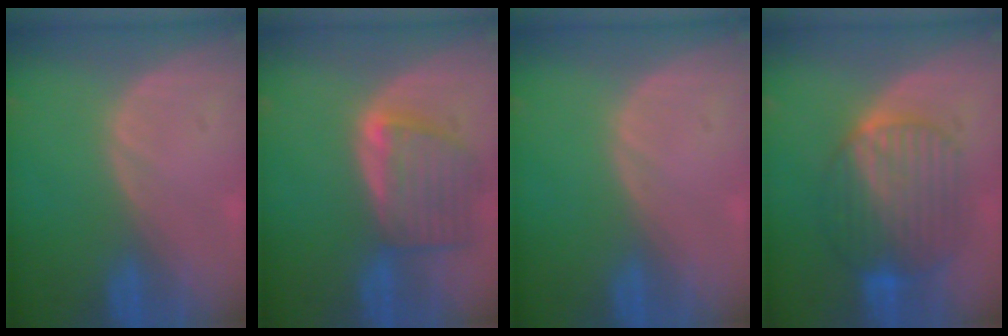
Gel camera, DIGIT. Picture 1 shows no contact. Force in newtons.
{"total": 7.8, "press": 7.1, "slide": 3.2}
{"total": 0.0}
{"total": 9.2, "press": 9.2, "slide": 0.7}